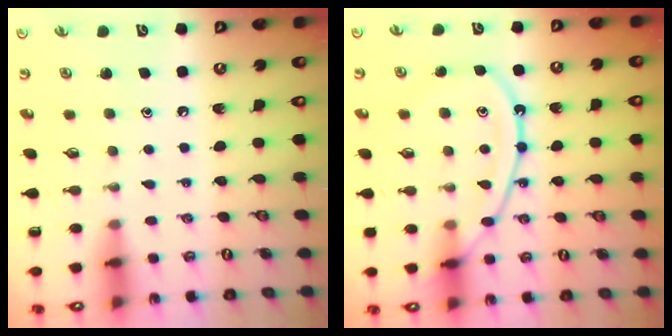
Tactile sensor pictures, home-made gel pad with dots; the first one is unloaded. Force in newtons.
{"total": 13.7, "press": 13.6, "slide": 1.5}